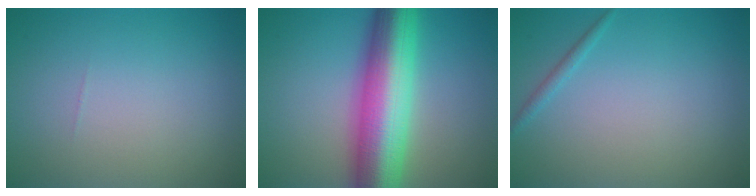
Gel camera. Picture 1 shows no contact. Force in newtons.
{"total": 11.8, "press": 11.8, "slide": 0.3}
{"total": 0.8, "press": 0.8, "slide": 0.0}